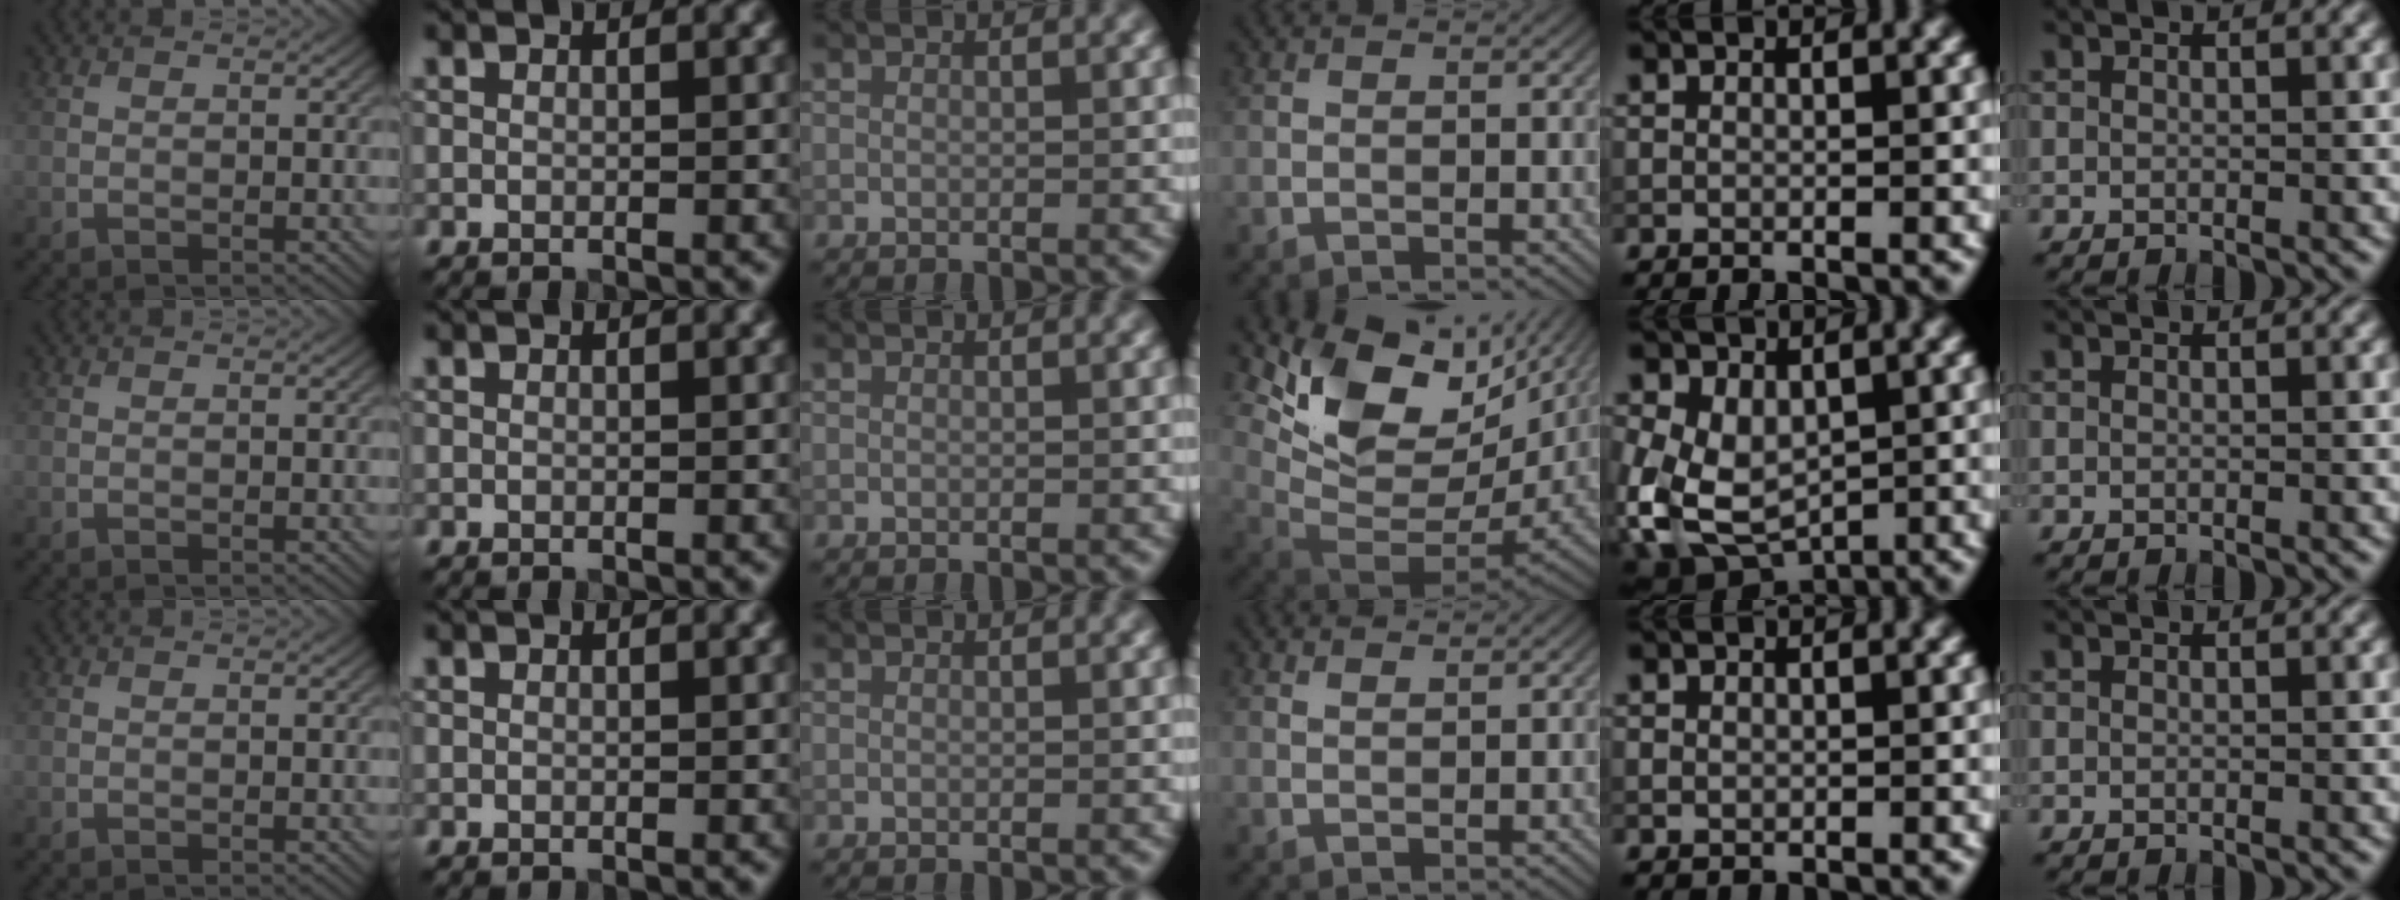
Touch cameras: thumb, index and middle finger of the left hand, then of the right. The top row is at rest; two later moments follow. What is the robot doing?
{"motion": "lift_and_place", "object": "coin"}